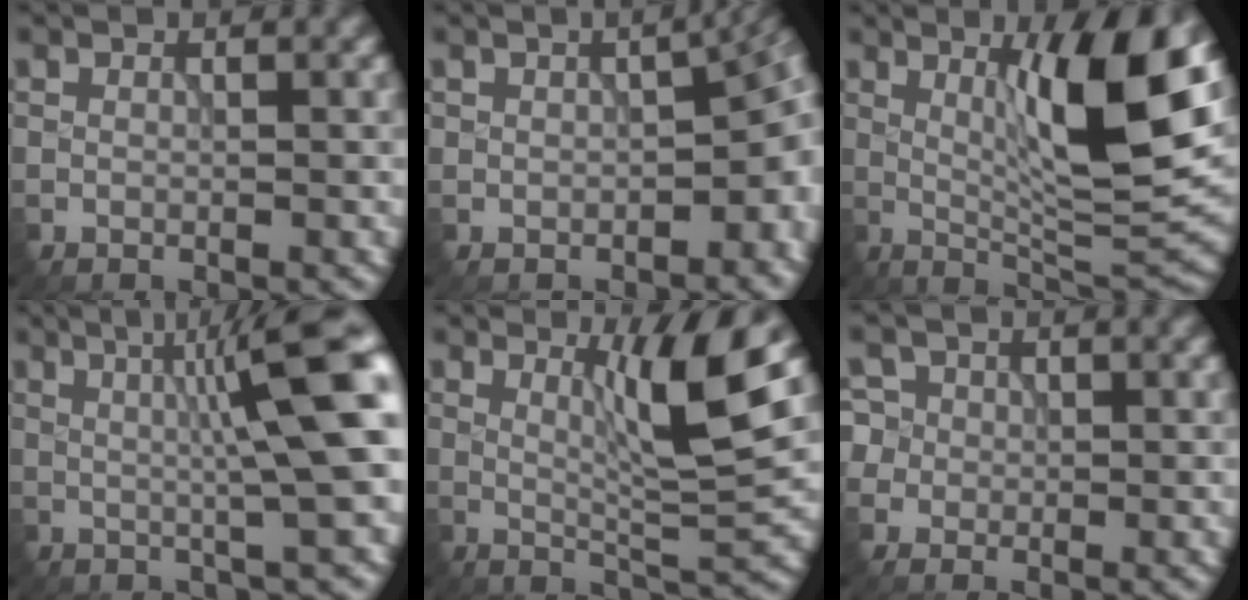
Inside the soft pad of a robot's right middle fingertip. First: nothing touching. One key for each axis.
{"total": 7.3, "fx": -0.6, "fy": 4.1, "fz": 6.1, "tx": -0.059, "ty": -0.007, "tz": -0.013}
{"total": 10.0, "fx": 2.5, "fy": 1.4, "fz": 9.6, "tx": -0.141, "ty": -0.010, "tz": 0.049}
{"total": 8.7, "fx": 1.6, "fy": 1.1, "fz": 8.4, "tx": -0.107, "ty": 0.023, "tz": 0.019}
{"total": 5.9, "fx": 2.2, "fy": 0.3, "fz": 5.5, "tx": -0.098, "ty": -0.006, "tz": 0.041}
{"total": 3.7, "fx": 0.6, "fy": 3.6, "fz": 1.0, "tx": -0.006, "ty": 0.030, "tz": -0.004}